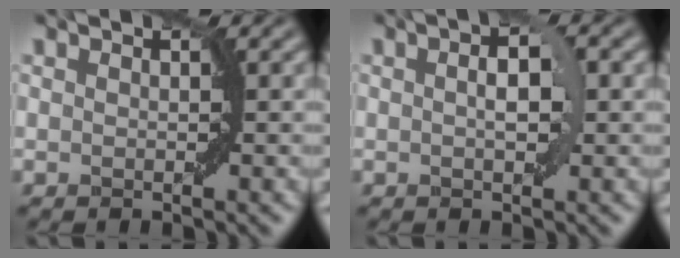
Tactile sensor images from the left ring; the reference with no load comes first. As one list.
[{"total": 2.9, "force": [0.4, 1.0, 2.6], "torque": [-0.040, 0.005, 0.006]}]